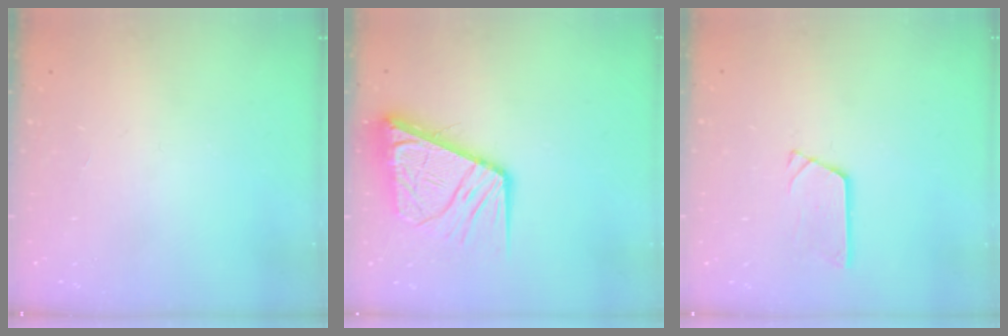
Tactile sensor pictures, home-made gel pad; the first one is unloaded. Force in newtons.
{"total": 15.4, "press": 15.3, "slide": 1.8}
{"total": 3.0, "press": 3.0, "slide": 0.3}